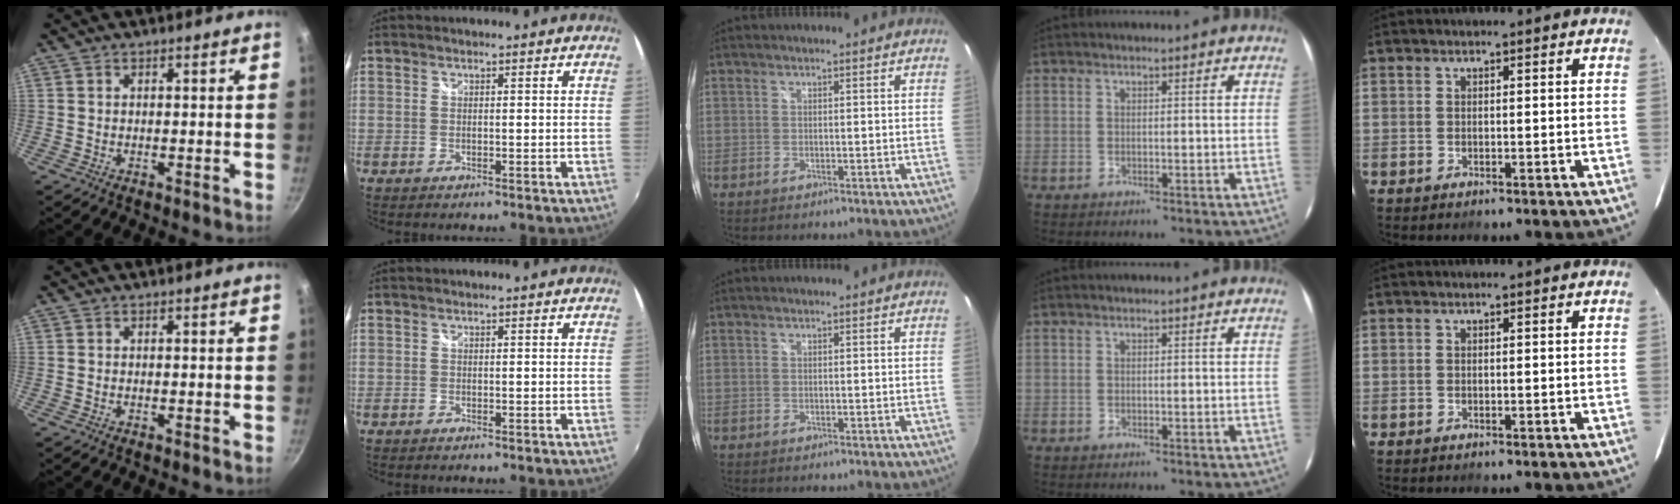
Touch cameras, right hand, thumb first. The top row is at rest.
{}